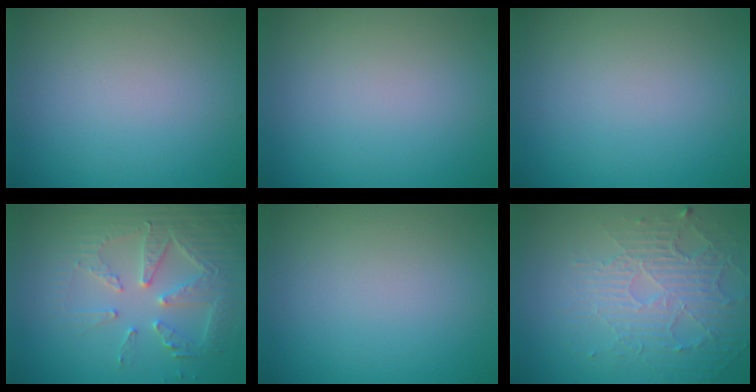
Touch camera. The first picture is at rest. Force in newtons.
{"total": 0.0}
{"total": 0.0}
{"total": 4.5, "press": 4.5, "slide": 0.3}
{"total": 0.0}
{"total": 5.6, "press": 3.5, "slide": 4.4}